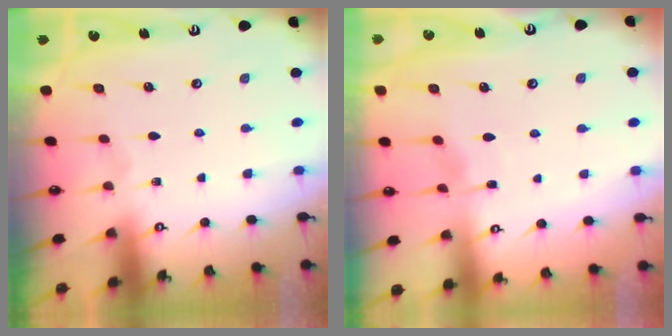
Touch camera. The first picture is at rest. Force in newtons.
{"total": 2.8, "press": 2.7, "slide": 0.5}